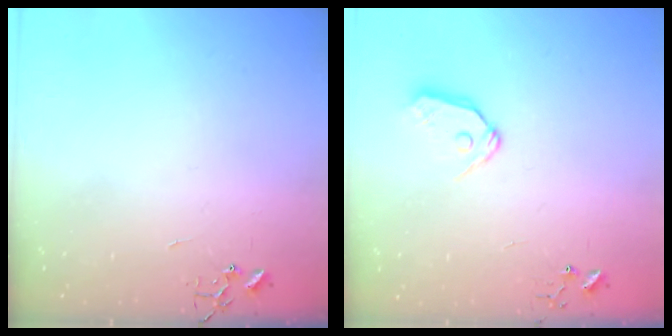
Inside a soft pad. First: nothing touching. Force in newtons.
{"total": 8.9, "press": 8.9, "slide": 1.0}